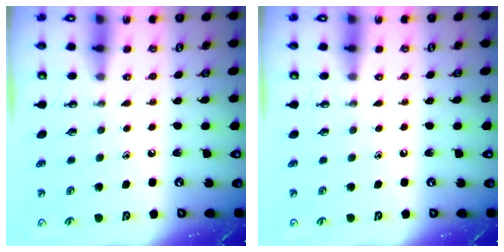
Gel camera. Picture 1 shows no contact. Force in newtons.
{"total": 0.0}